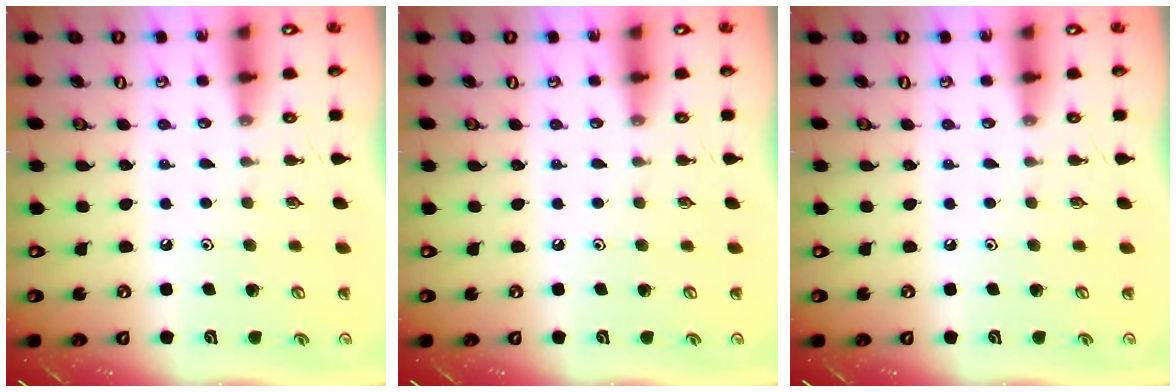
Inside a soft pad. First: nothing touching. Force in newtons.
{"total": 0.0}
{"total": 0.0}